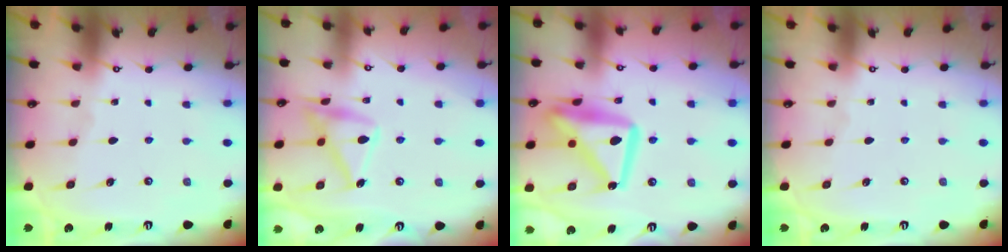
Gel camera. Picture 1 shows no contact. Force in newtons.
{"total": 16.6, "press": 16.6, "slide": 0.9}
{"total": 17.5, "press": 17.4, "slide": 1.8}
{"total": 0.0}